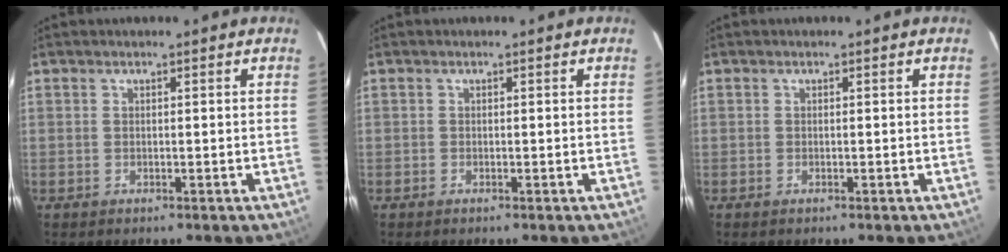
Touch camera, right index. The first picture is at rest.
{"total": 0.0}
{"total": 0.0}